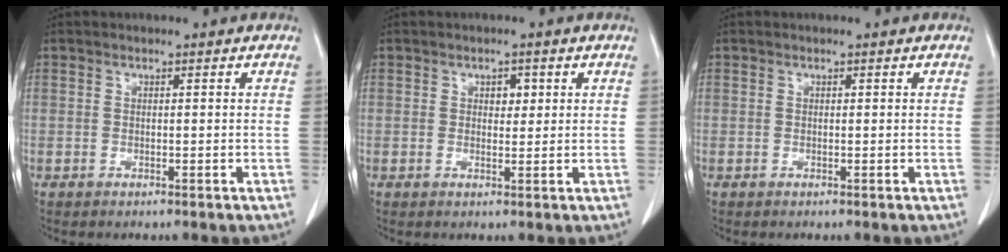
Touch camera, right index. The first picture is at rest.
{"total": 2.0, "force": [0.7, 1.3, 1.4], "torque": [-0.019, 0.003, 0.011]}
{"total": 0.0}